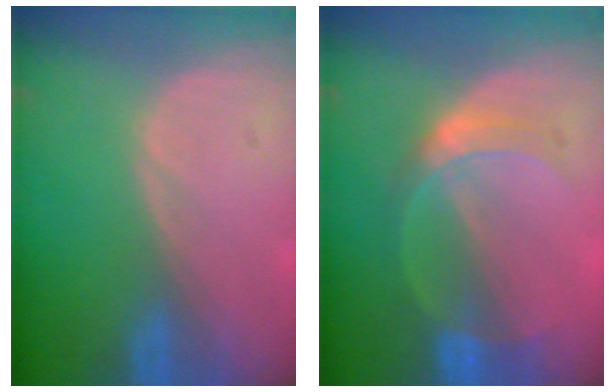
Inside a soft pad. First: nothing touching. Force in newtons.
{"total": 5.0, "press": 4.9, "slide": 0.2}